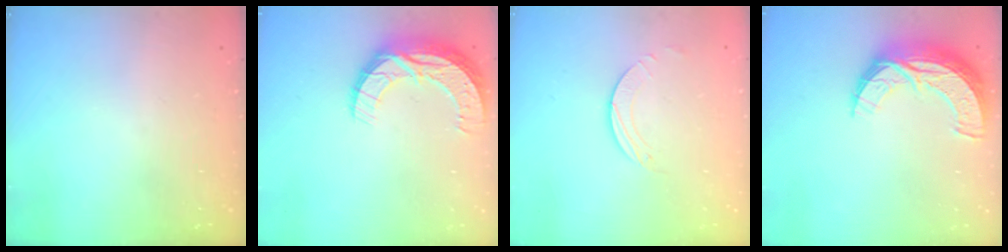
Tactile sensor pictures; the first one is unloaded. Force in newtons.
{"total": 12.5, "press": 12.5, "slide": 0.7}
{"total": 2.0, "press": 2.0, "slide": 0.2}
{"total": 12.8, "press": 12.7, "slide": 1.0}